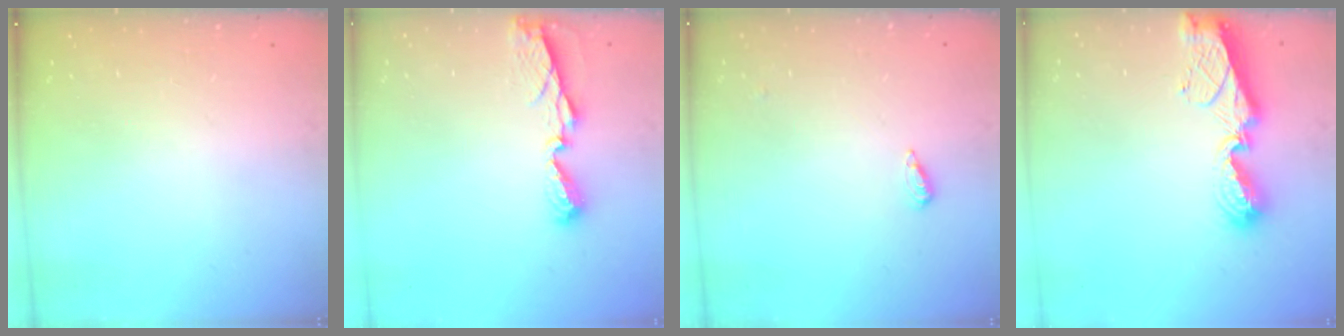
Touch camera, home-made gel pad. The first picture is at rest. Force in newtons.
{"total": 7.2, "press": 7.2, "slide": 0.5}
{"total": 2.2, "press": 2.2, "slide": 0.5}
{"total": 10.2, "press": 10.1, "slide": 1.1}